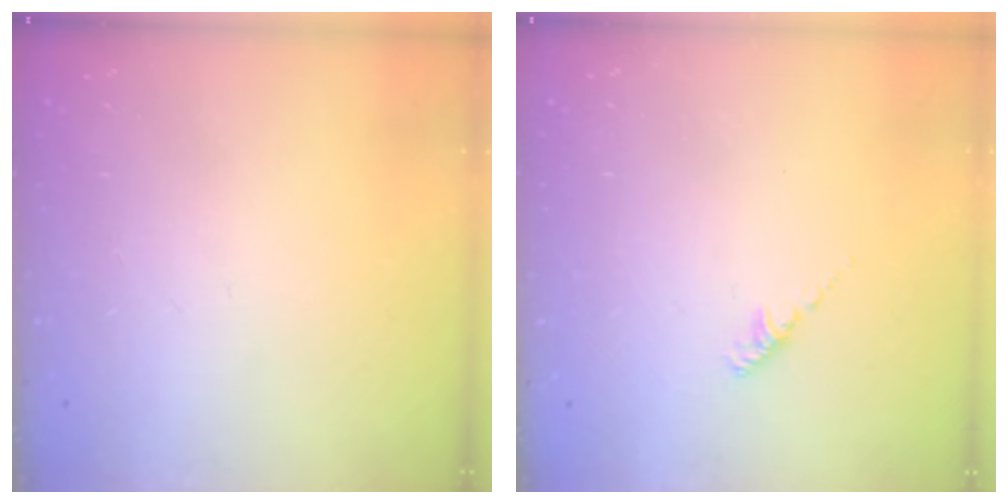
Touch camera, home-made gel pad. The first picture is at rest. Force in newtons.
{"total": 2.2, "press": 2.1, "slide": 0.6}